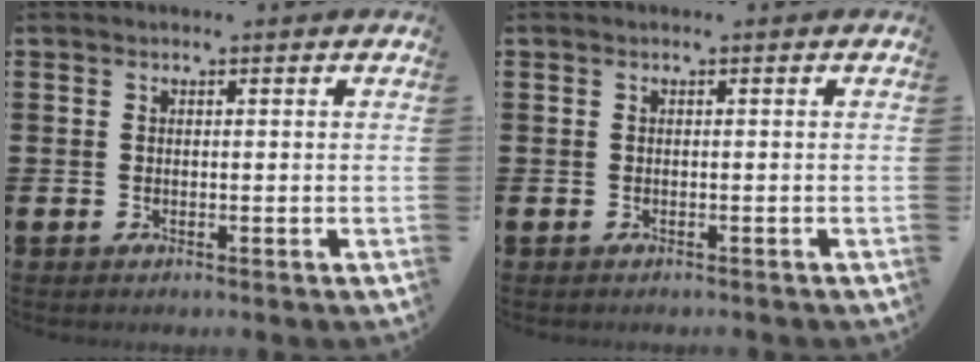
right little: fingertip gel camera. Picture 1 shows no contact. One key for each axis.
{"total": 0.0}